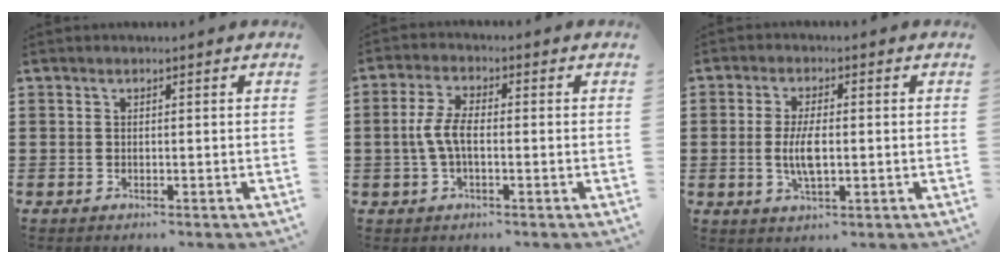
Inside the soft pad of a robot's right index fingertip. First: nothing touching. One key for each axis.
{"total": 4.7, "fx": -0.6, "fy": 1.8, "fz": 4.3, "tx": -0.106, "ty": -0.004, "tz": -0.020}
{"total": 5.0, "fx": -0.3, "fy": 1.9, "fz": 4.6, "tx": -0.102, "ty": -0.004, "tz": -0.012}